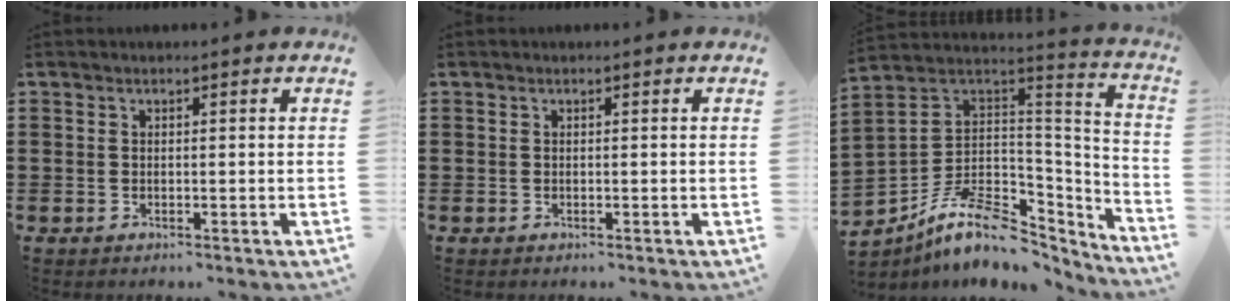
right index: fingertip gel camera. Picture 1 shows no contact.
{"total": 0.0}
{"total": 11.4, "force": [-6.8, 5.9, 6.9], "torque": [-0.147, 0.011, -0.125]}